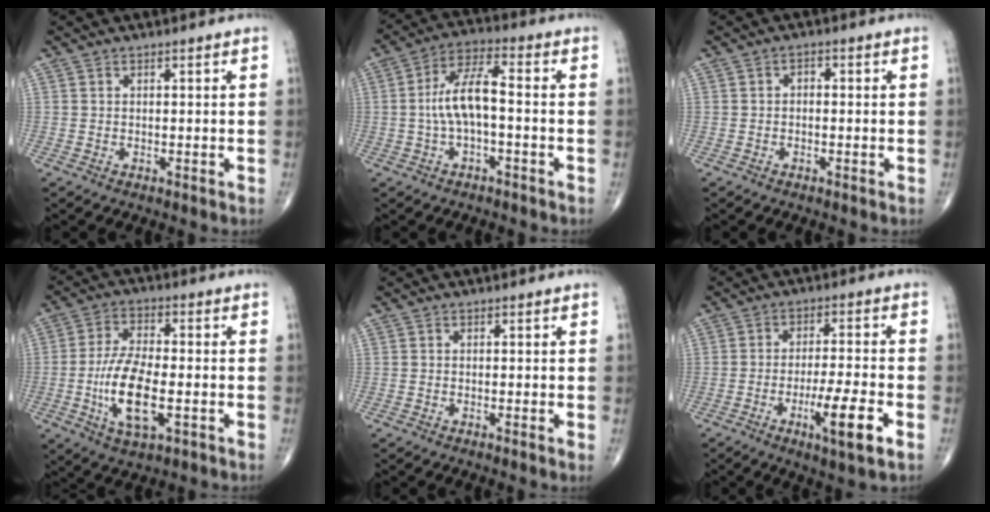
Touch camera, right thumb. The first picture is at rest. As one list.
[{"total": 8.8, "force": [-0.9, 3.3, 8.1], "torque": [-0.166, 0.035, -0.021]}, {"total": 1.3, "force": [-0.2, 0.9, 0.9], "torque": [-0.005, 0.008, -0.009]}, {"total": 12.3, "force": [-2.9, 5.2, 10.8], "torque": [-0.208, 0.007, -0.052]}, {"total": 0.7, "force": [-0.2, 0.0, 0.7], "torque": [-0.019, -0.003, -0.005]}, {"total": 9.9, "force": [-4.0, 1.4, 8.9], "torque": [-0.155, 0.007, -0.065]}]